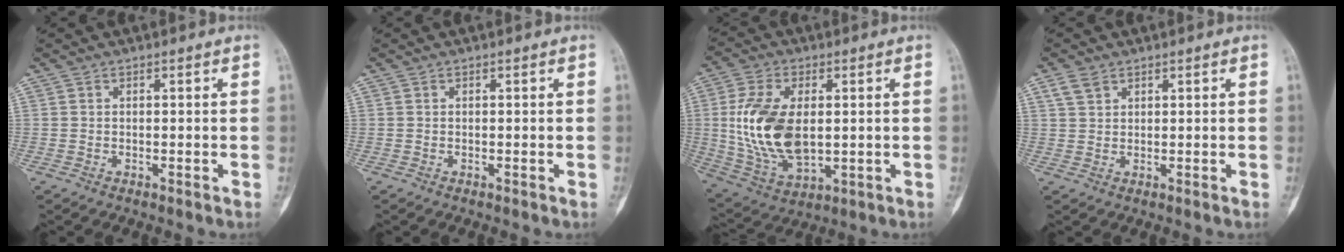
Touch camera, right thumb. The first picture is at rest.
{"total": 0.0}
{"total": 16.0, "force": [1.0, 9.0, 13.2], "torque": [-0.255, -0.010, 0.031]}
{"total": 2.6, "force": [1.6, 1.6, 1.3], "torque": [-0.027, 0.002, 0.037]}